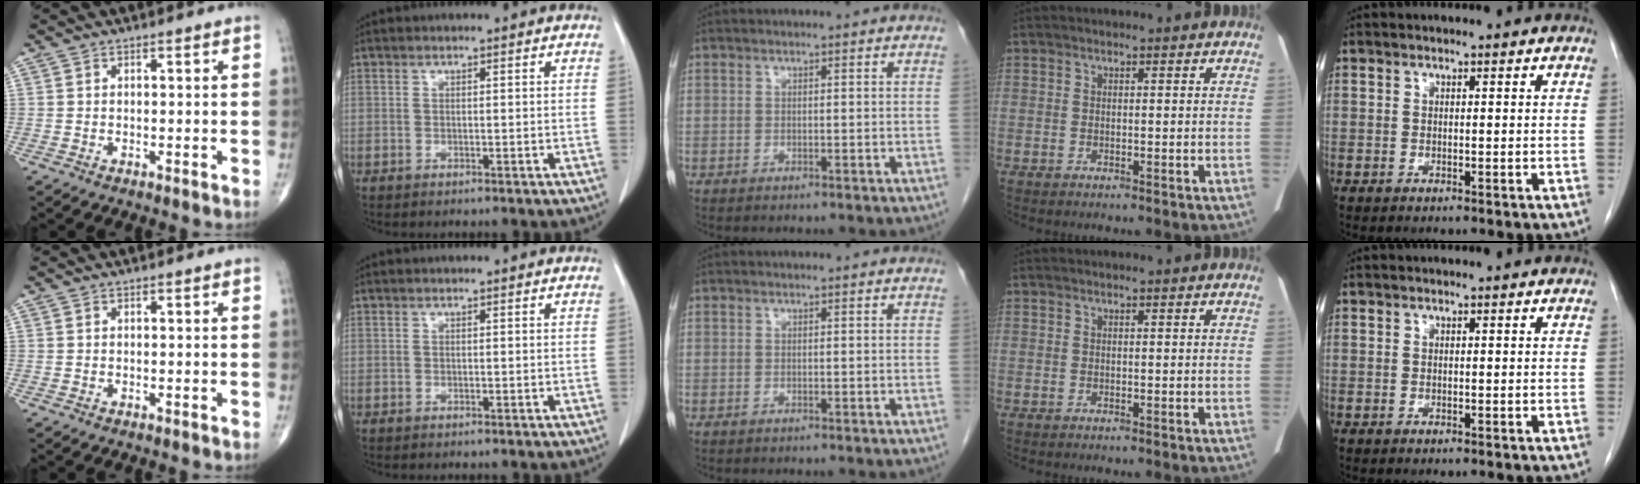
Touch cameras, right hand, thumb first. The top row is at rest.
{}